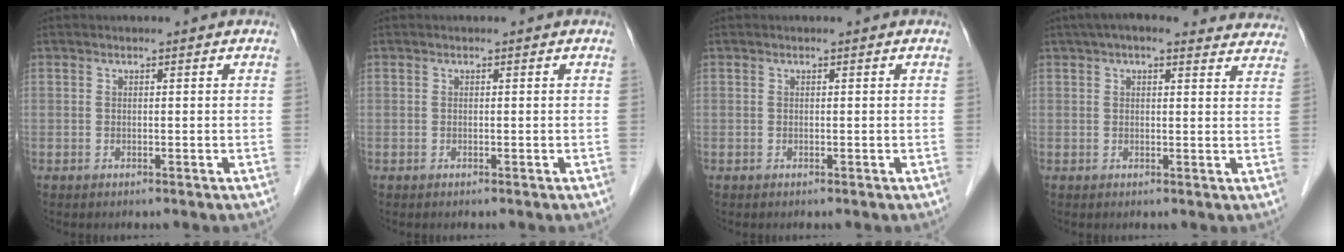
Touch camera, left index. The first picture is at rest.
{"total": 0.0}
{"total": 0.0}
{"total": 14.7, "force": [12.9, 3.8, 6.1], "torque": [-0.067, 0.041, 0.149]}